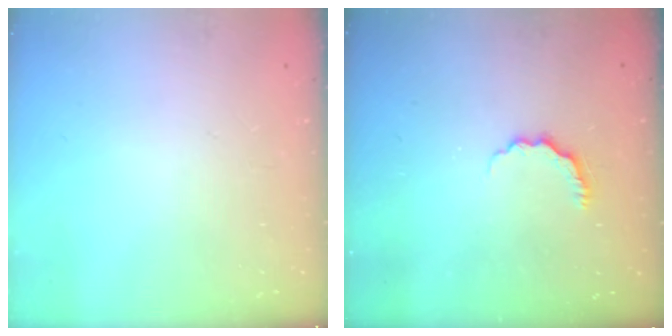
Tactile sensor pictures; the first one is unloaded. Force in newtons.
{"total": 3.3, "press": 3.2, "slide": 0.7}